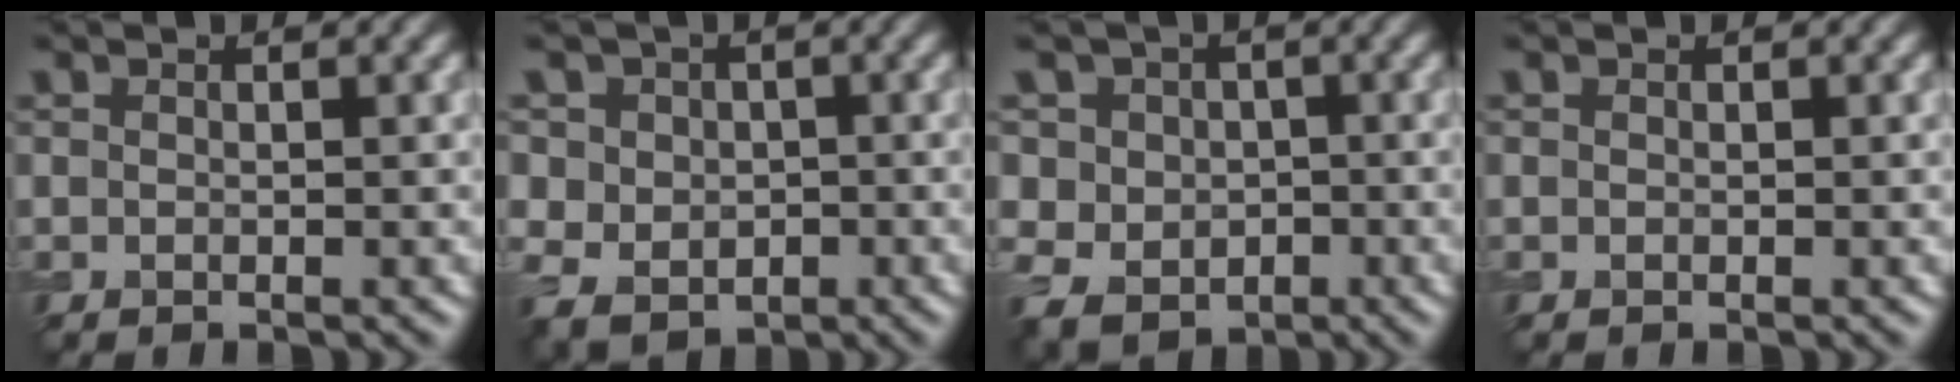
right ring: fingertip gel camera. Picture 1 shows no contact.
{"total": 6.1, "force": [0.8, 5.7, 2.2], "torque": [-0.051, 0.019, -0.007]}
{"total": 6.5, "force": [0.3, 6.2, 2.2], "torque": [-0.052, 0.020, -0.023]}
{"total": 0.0}